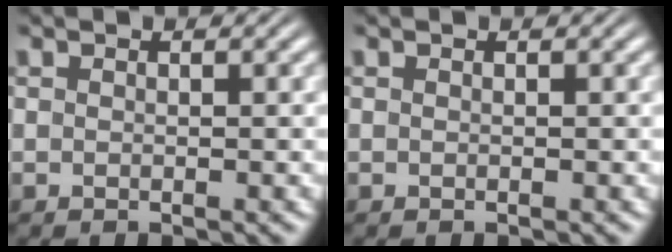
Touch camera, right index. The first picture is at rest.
{"total": 0.0}